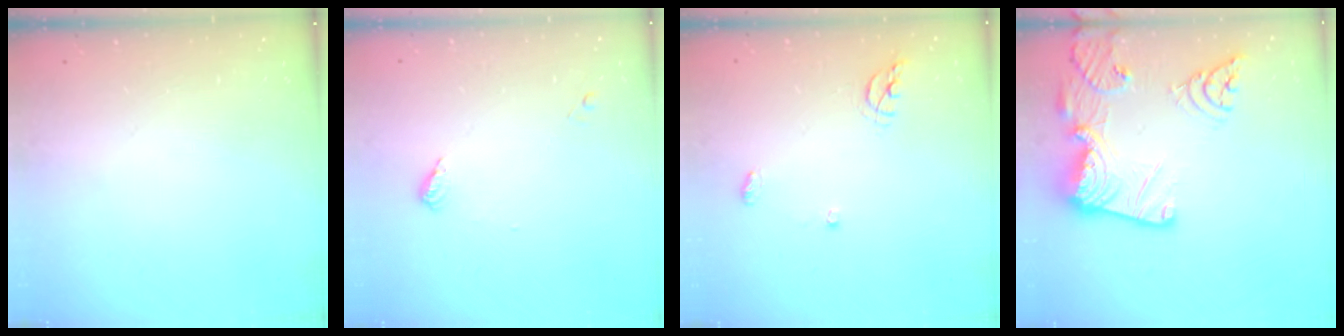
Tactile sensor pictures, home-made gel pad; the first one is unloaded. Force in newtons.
{"total": 5.6, "press": 5.6, "slide": 0.6}
{"total": 6.2, "press": 6.2, "slide": 0.4}
{"total": 22.7, "press": 22.6, "slide": 2.4}